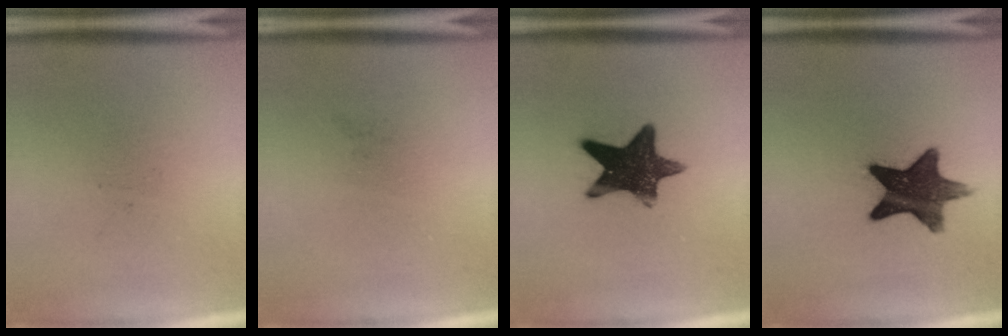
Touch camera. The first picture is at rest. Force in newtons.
{"total": 0.0}
{"total": 13.3}
{"total": 13.1}